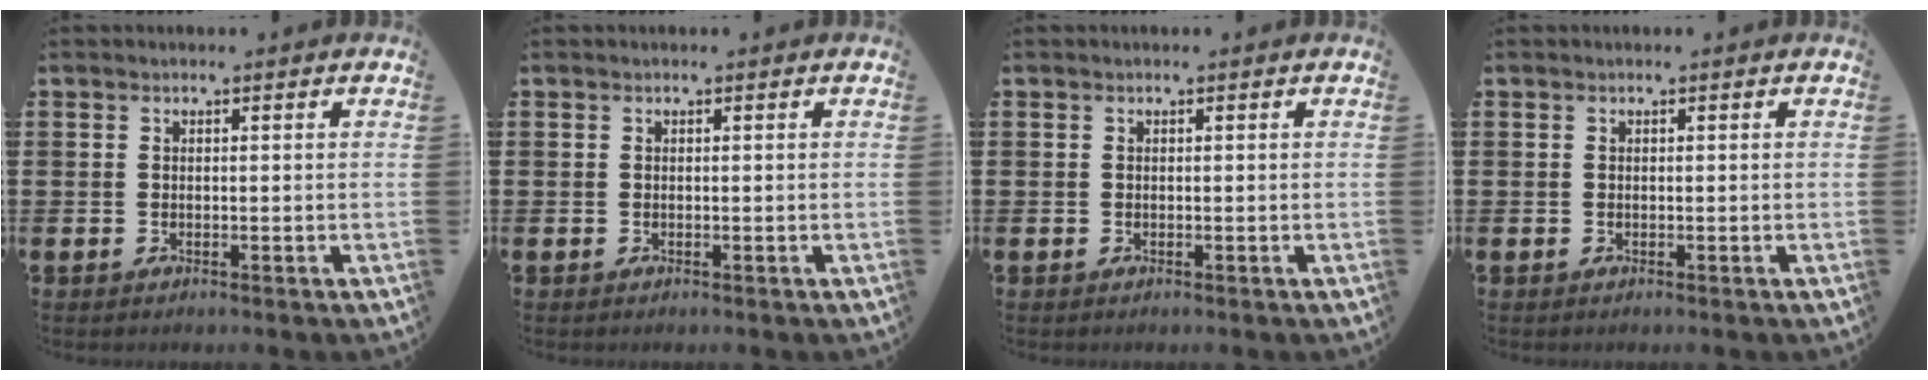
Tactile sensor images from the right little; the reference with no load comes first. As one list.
[{"total": 0.0}, {"total": 0.0}, {"total": 0.0}]